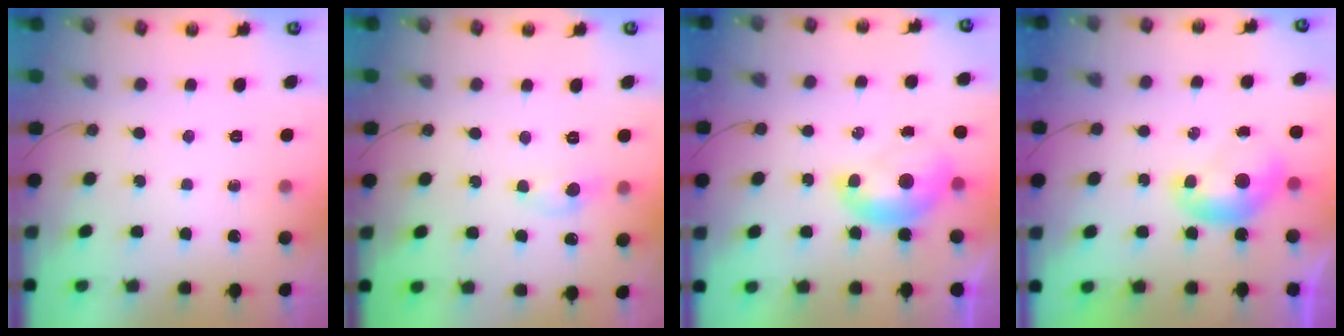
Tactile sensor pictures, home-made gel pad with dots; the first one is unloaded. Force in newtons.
{"total": 0.9, "press": 0.7, "slide": 0.5}
{"total": 1.5, "press": 1.4, "slide": 0.6}
{"total": 0.0}